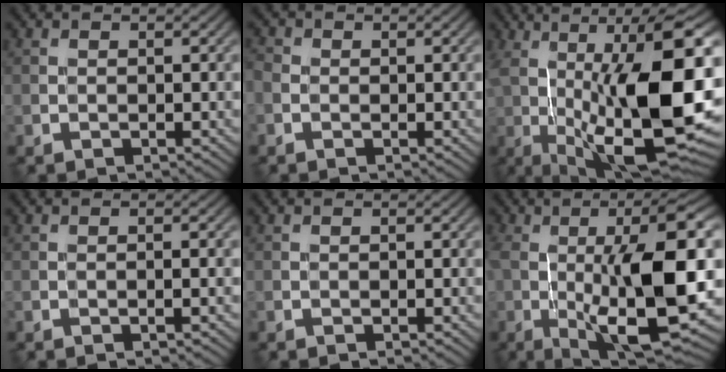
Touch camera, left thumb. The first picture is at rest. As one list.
[{"total": 1.2, "force": [-0.4, 1.0, 0.7], "torque": [-0.015, -0.001, -0.010]}, {"total": 19.4, "force": [-0.7, 6.7, 18.2], "torque": [-0.265, 0.015, -0.005]}, {"total": 1.5, "force": [-0.1, 0.3, 1.5], "torque": [-0.021, 0.003, -0.004]}, {"total": 0.0}, {"total": 15.8, "force": [-1.6, 4.6, 15.0], "torque": [-0.237, 0.007, -0.020]}]